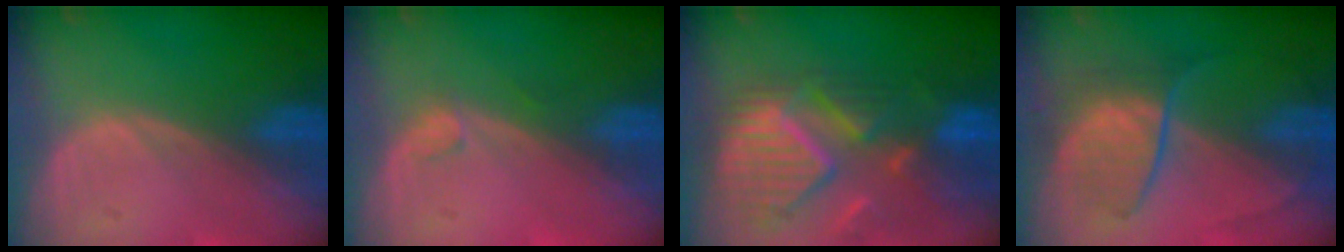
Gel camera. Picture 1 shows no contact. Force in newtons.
{"total": 1.3, "press": 1.1, "slide": 0.5}
{"total": 12.1, "press": 10.5, "slide": 6.0}
{"total": 6.4, "press": 6.4, "slide": 0.8}